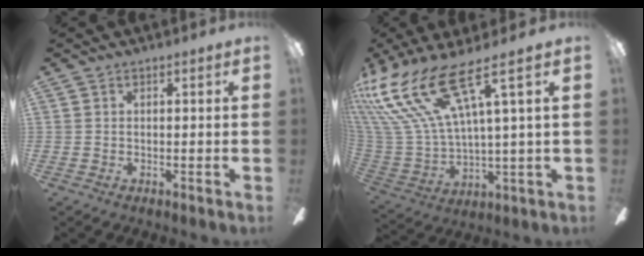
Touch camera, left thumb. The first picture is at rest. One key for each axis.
{"total": 21.9, "fx": 11.2, "fy": 6.9, "fz": 17.5, "tx": -0.381, "ty": -0.059, "tz": 0.190}